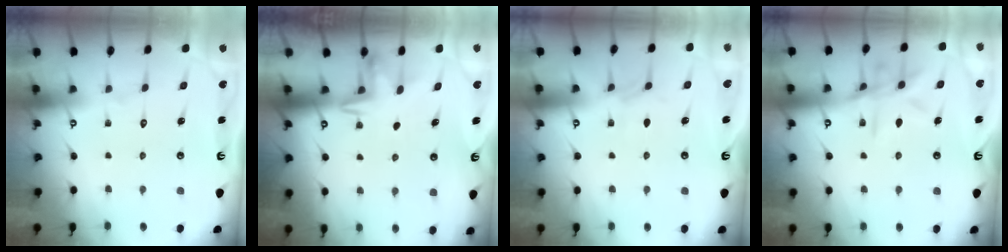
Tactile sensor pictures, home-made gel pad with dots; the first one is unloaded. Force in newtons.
{"total": 3.2, "press": 3.2, "slide": 0.5}
{"total": 3.2, "press": 3.1, "slide": 0.6}
{"total": 11.1, "press": 11.1, "slide": 0.8}